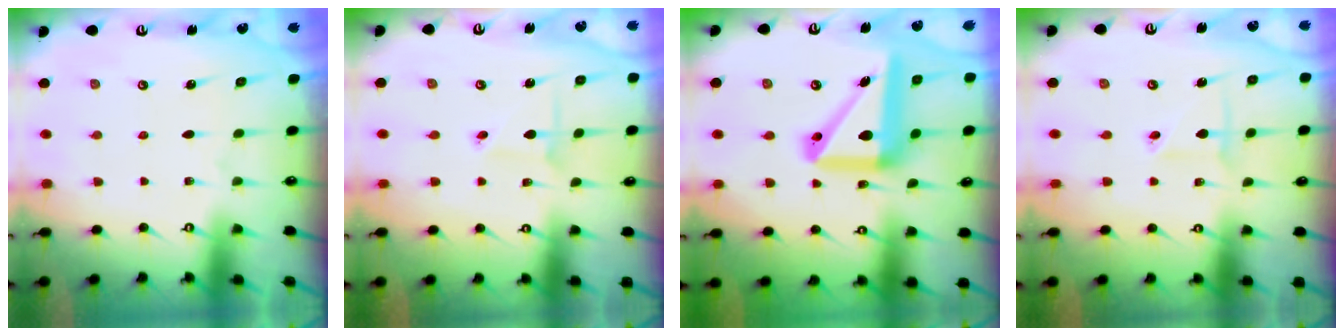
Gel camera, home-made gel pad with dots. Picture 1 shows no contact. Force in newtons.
{"total": 2.0, "press": 2.0, "slide": 0.3}
{"total": 16.7, "press": 16.5, "slide": 2.5}
{"total": 2.5, "press": 2.5, "slide": 0.2}